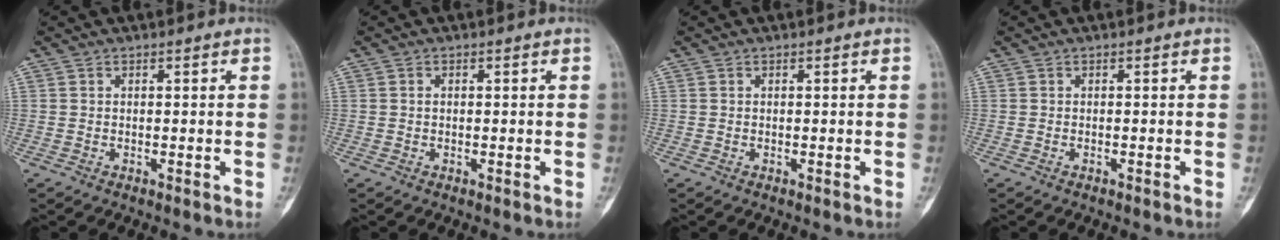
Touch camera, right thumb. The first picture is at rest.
{"total": 0.5, "force": [0.0, 0.4, 0.4], "torque": [-0.008, 0.000, 0.000]}
{"total": 0.0}
{"total": 0.0}